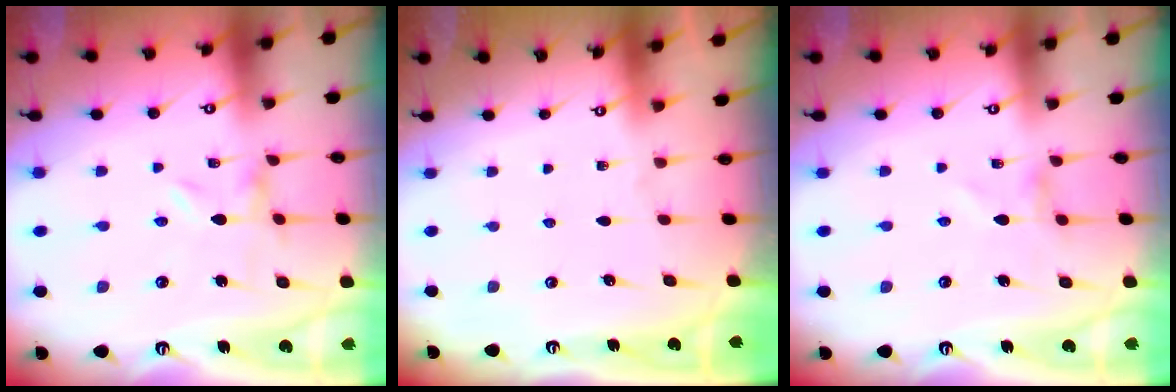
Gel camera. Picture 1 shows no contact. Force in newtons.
{"total": 0.0}
{"total": 1.6, "press": 1.6, "slide": 0.2}